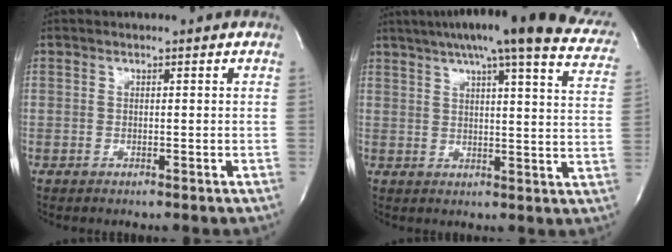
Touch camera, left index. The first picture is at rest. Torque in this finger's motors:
{"motor_torque": [0.90, -0.90, 0.60, 0.14]}